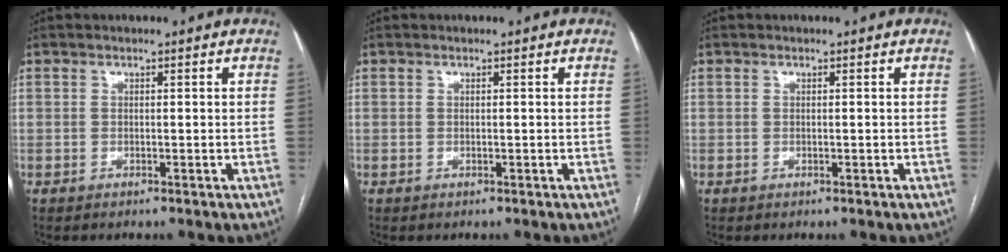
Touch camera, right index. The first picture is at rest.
{"total": 0.0}
{"total": 0.0}